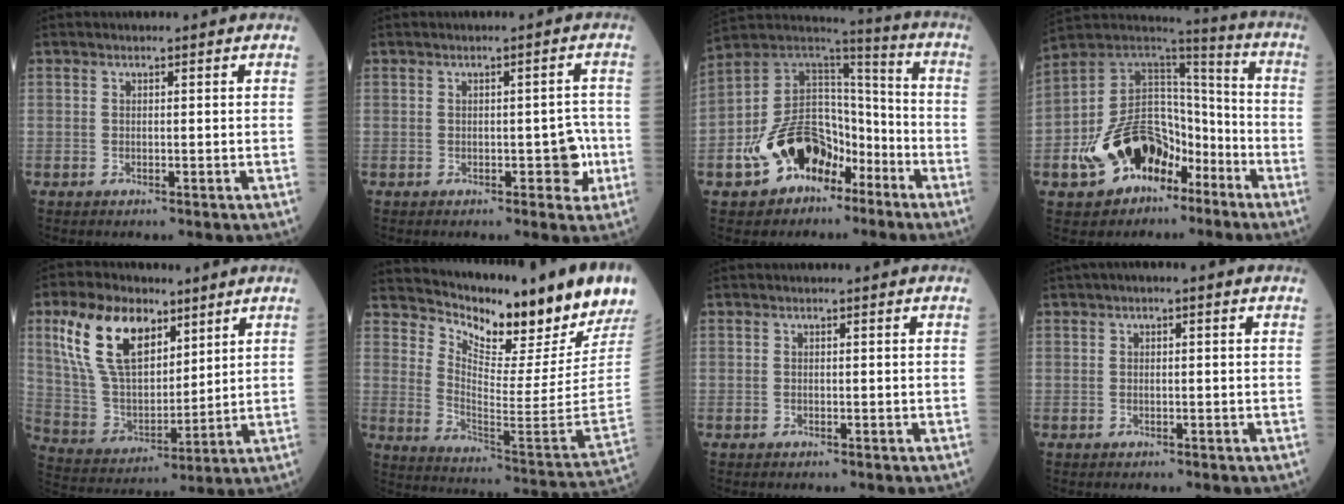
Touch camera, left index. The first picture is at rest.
{"total": 3.4, "force": [-1.0, 1.7, 2.8], "torque": [-0.029, 0.012, -0.005]}
{"total": 15.5, "force": [-7.9, 9.9, 9.0], "torque": [-0.184, 0.033, -0.133]}
{"total": 17.5, "force": [-8.5, 10.8, 10.9], "torque": [-0.213, 0.031, -0.141]}
{"total": 15.0, "force": [8.0, 8.1, 9.8], "torque": [-0.213, 0.030, 0.160]}
{"total": 21.4, "force": [19.0, 1.4, 9.8], "torque": [-0.179, -0.103, 0.273]}
{"total": 0.0}
{"total": 1.3, "force": [0.0, 0.2, 1.3], "torque": [-0.021, 0.009, 0.004]}